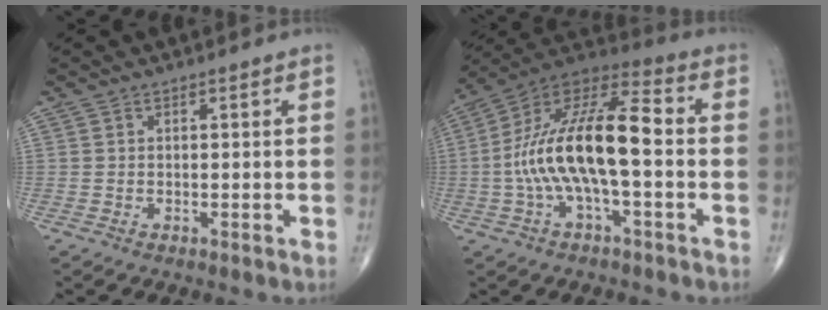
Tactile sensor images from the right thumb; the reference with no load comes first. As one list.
[{"total": 18.5, "force": [-1.8, 6.7, 17.1], "torque": [-0.331, 0.050, -0.039]}]